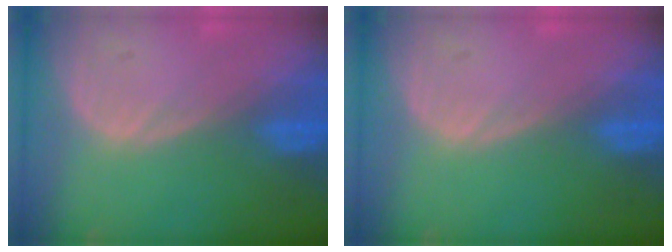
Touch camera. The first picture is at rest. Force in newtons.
{"total": 0.0}